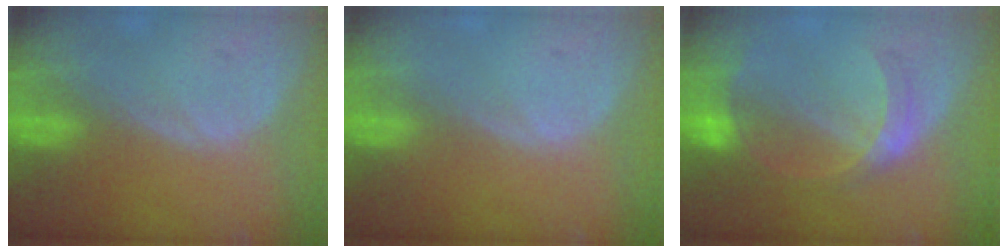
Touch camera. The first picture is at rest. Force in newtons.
{"total": 0.0}
{"total": 6.5, "press": 5.7, "slide": 3.1}